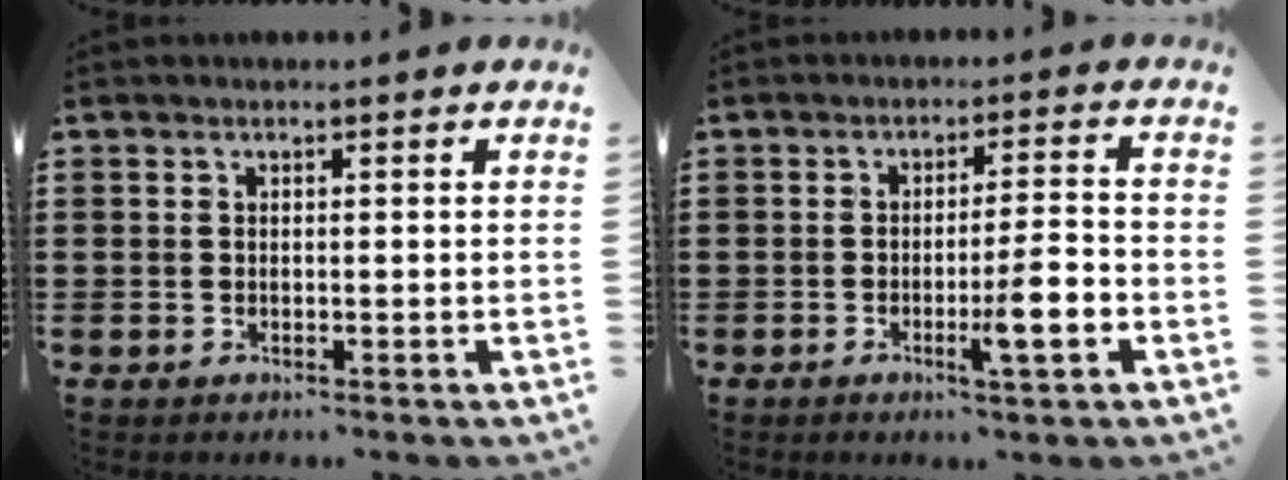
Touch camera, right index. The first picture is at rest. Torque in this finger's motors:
{"motor_torque": [1.30, -0.33, 0.30, 0.12]}